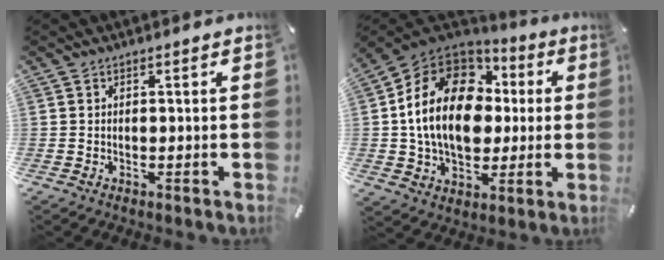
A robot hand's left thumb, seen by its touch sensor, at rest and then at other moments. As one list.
[{"total": 19.5, "force": [1.1, 14.7, 12.8], "torque": [-0.263, 0.013, 0.017]}]